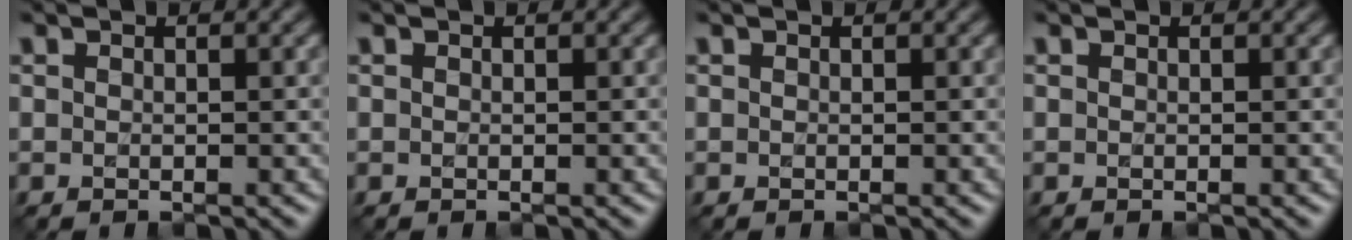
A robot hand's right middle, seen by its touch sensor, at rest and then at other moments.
{"total": 0.0}
{"total": 0.0}
{"total": 0.0}